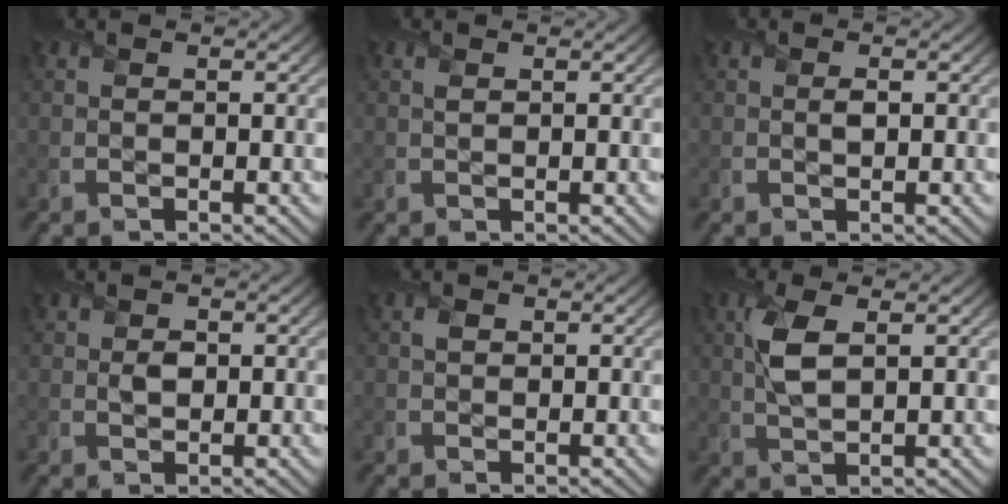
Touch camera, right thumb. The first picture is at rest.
{"total": 0.6, "force": [0.4, 0.3, 0.4], "torque": [-0.011, -0.002, 0.008]}
{"total": 0.7, "force": [0.1, 0.4, 0.6], "torque": [-0.007, -0.004, 0.001]}
{"total": 1.3, "force": [0.2, 1.1, 0.7], "torque": [-0.012, -0.006, 0.005]}
{"total": 0.9, "force": [0.2, 0.8, 0.3], "torque": [-0.004, -0.003, 0.004]}
{"total": 4.6, "force": [1.2, 1.8, 4.1], "torque": [-0.100, 0.002, 0.025]}